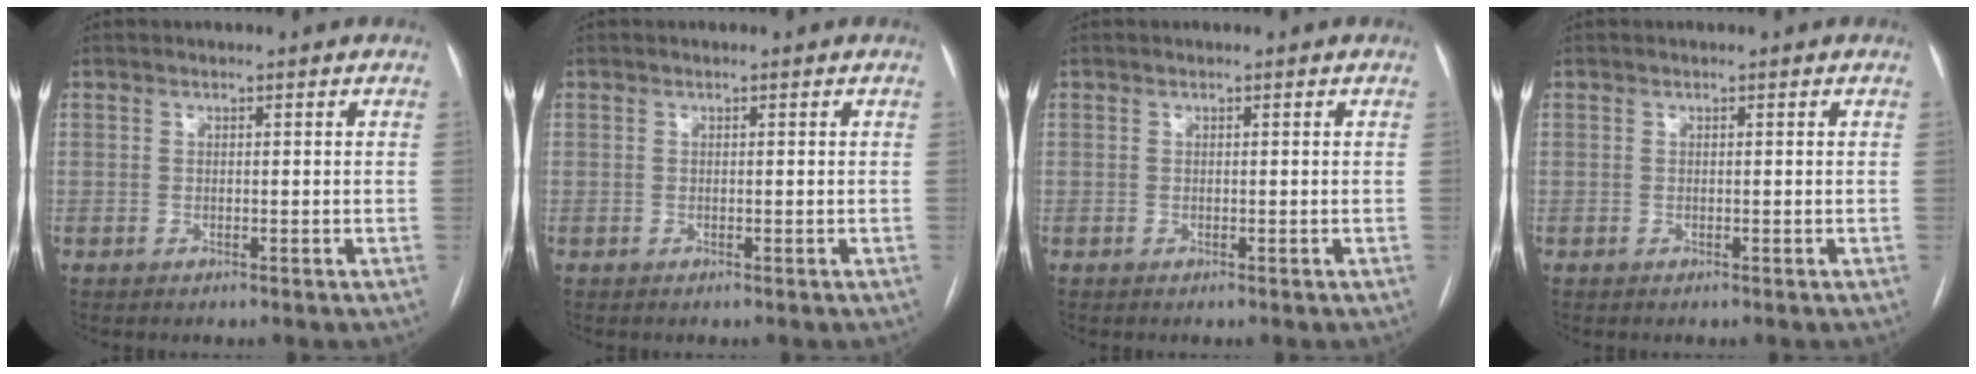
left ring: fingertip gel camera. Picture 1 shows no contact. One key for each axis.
{"total": 0.0}
{"total": 0.0}
{"total": 0.0}